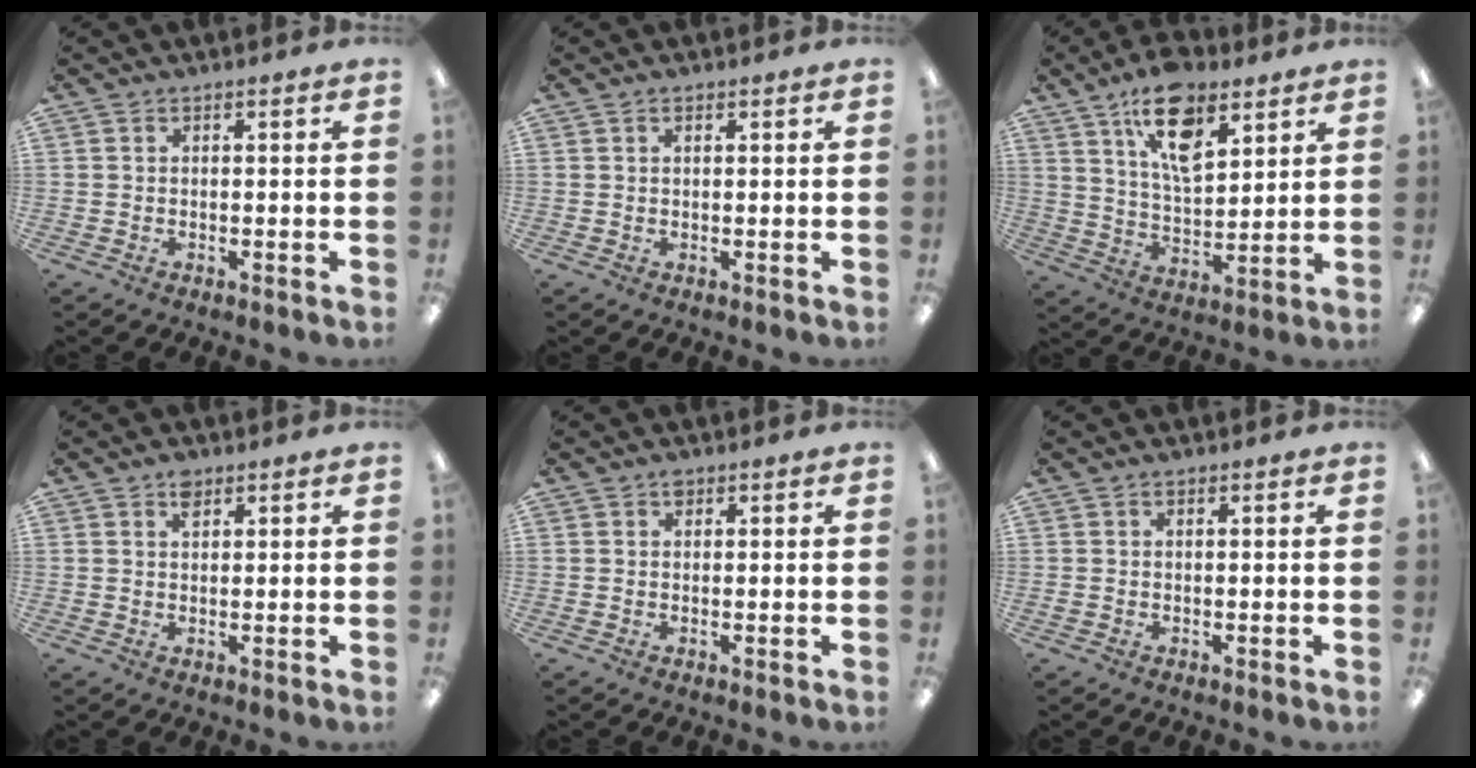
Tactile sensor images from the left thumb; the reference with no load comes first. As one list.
[{"total": 0.8, "force": [0.5, 0.4, 0.5], "torque": [-0.011, 0.002, 0.009]}, {"total": 14.6, "force": [8.8, 7.0, 9.4], "torque": [-0.149, -0.032, 0.154]}, {"total": 2.4, "force": [1.6, 1.3, 1.3], "torque": [-0.021, -0.002, 0.028]}, {"total": 1.2, "force": [0.7, 0.8, 0.6], "torque": [-0.006, -0.001, 0.010]}, {"total": 0.6, "force": [0.2, 0.4, 0.4], "torque": [-0.009, 0.004, 0.002]}]